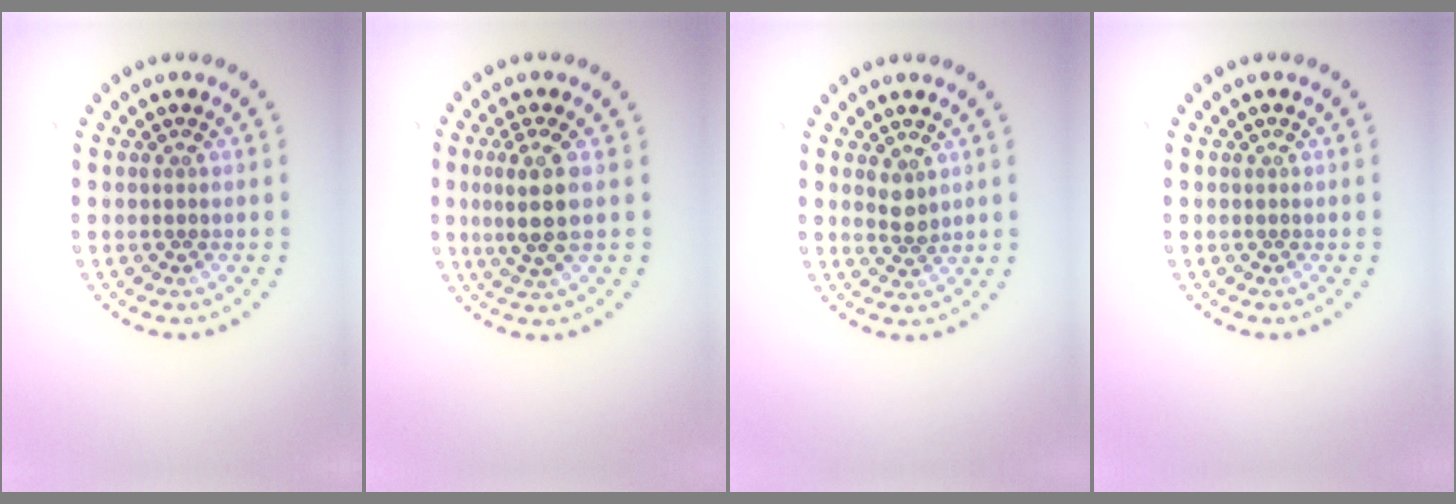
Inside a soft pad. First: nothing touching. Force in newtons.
{"total": 3.3, "press": 2.9, "slide": 1.7}
{"total": 1.5, "press": 1.3, "slide": 0.7}
{"total": 0.0}